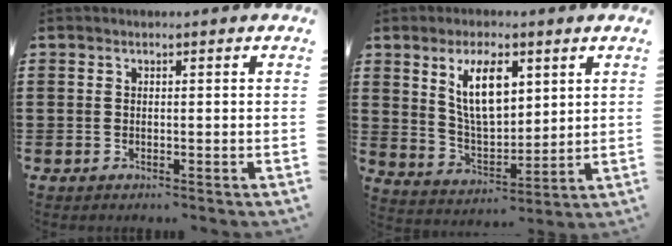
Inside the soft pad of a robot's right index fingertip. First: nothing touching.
{"total": 9.3, "force": [3.9, 4.2, 7.3], "torque": [-0.148, 0.010, 0.068]}